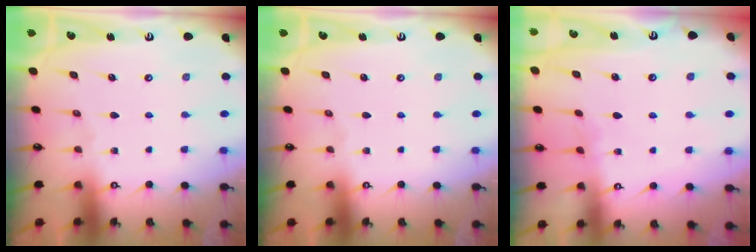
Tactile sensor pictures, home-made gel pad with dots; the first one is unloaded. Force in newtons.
{"total": 0.0}
{"total": 3.6, "press": 3.6, "slide": 0.4}